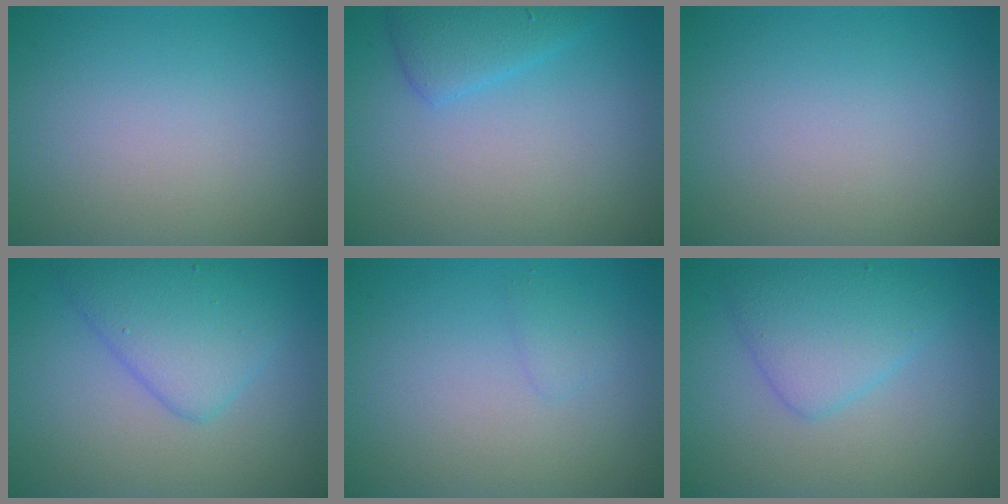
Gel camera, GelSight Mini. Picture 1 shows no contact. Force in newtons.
{"total": 2.5, "press": 2.5, "slide": 0.2}
{"total": 0.0}
{"total": 4.6, "press": 4.6, "slide": 0.3}
{"total": 0.8, "press": 0.8, "slide": 0.0}
{"total": 3.8, "press": 3.8, "slide": 0.1}